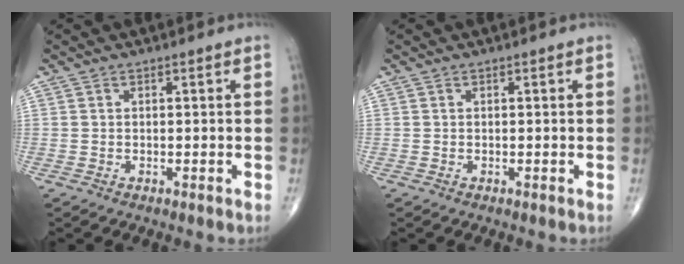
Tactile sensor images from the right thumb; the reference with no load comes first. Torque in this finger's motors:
{"motor_torque": [0.00, 0.00, -0.03, 0.03, 0.00]}